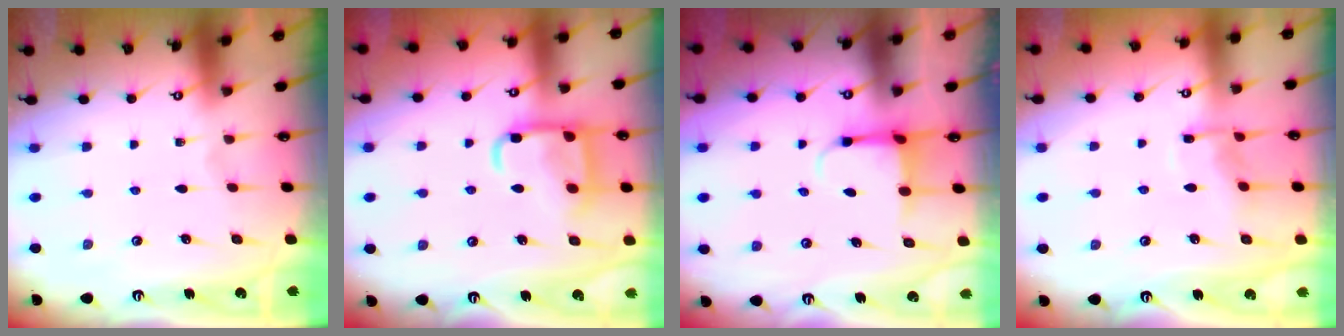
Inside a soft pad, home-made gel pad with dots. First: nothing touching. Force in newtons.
{"total": 14.1, "press": 14.1, "slide": 1.3}
{"total": 3.8, "press": 3.6, "slide": 1.2}
{"total": 6.8, "press": 6.7, "slide": 0.7}